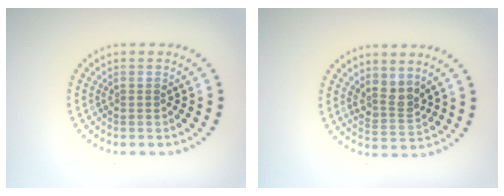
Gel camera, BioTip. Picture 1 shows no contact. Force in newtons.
{"total": 2.5, "press": 1.9, "slide": 1.6}